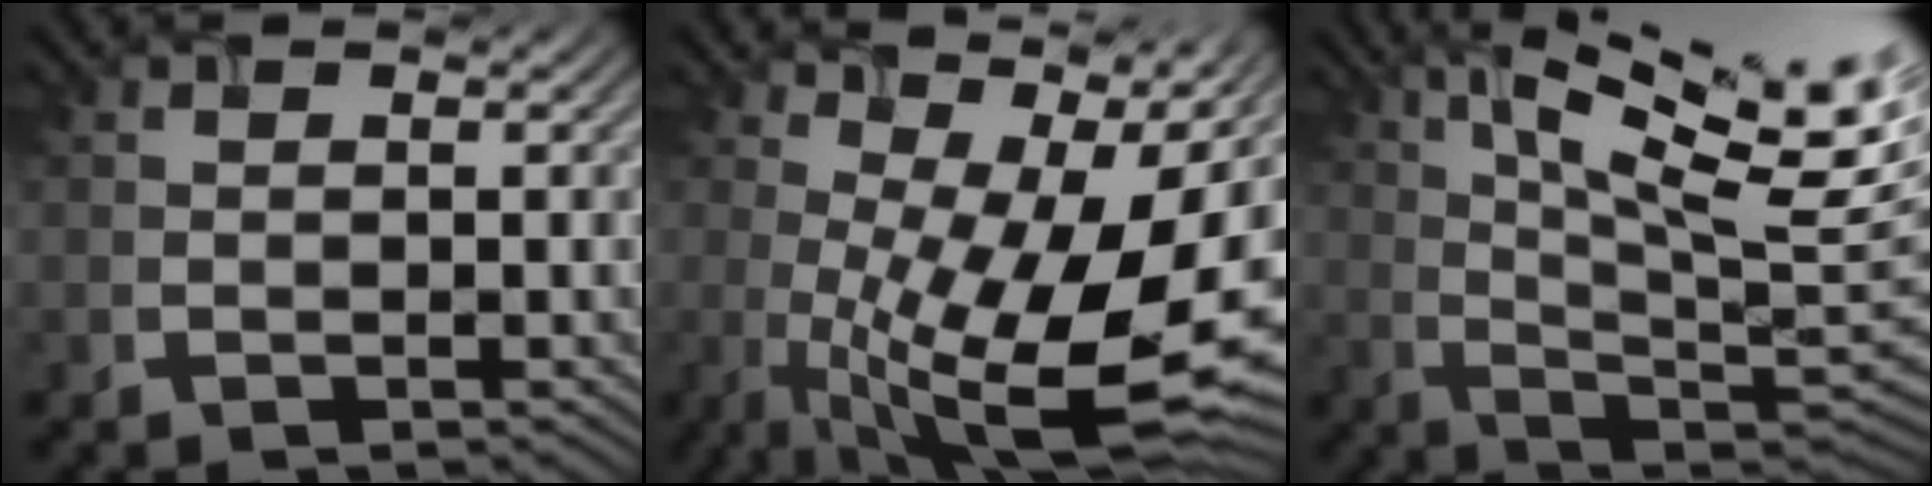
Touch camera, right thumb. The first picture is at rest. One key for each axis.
{"total": 15.5, "fx": 0.5, "fy": 5.9, "fz": 14.3, "tx": -0.214, "ty": 0.004, "tz": 0.023}
{"total": 16.7, "fx": 7.0, "fy": 4.5, "fz": 14.5, "tx": -0.231, "ty": 0.011, "tz": 0.111}